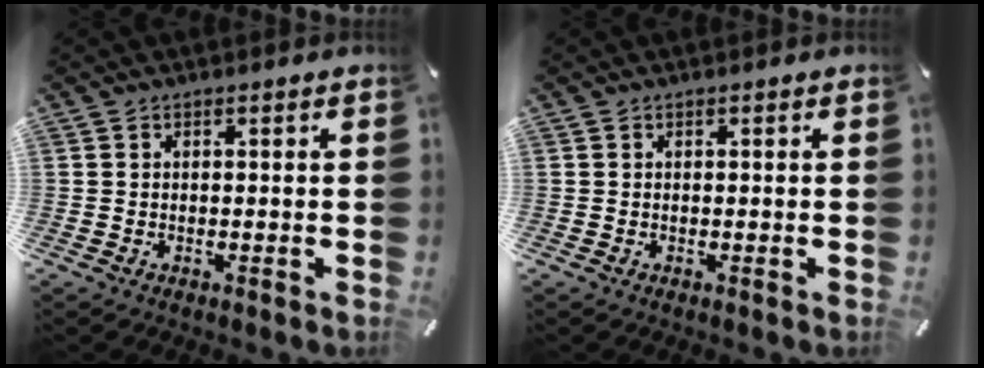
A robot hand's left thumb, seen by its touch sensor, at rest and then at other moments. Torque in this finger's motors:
{"motor_torque": [-0.01, 0.01, -0.01, 0.00, 0.00]}